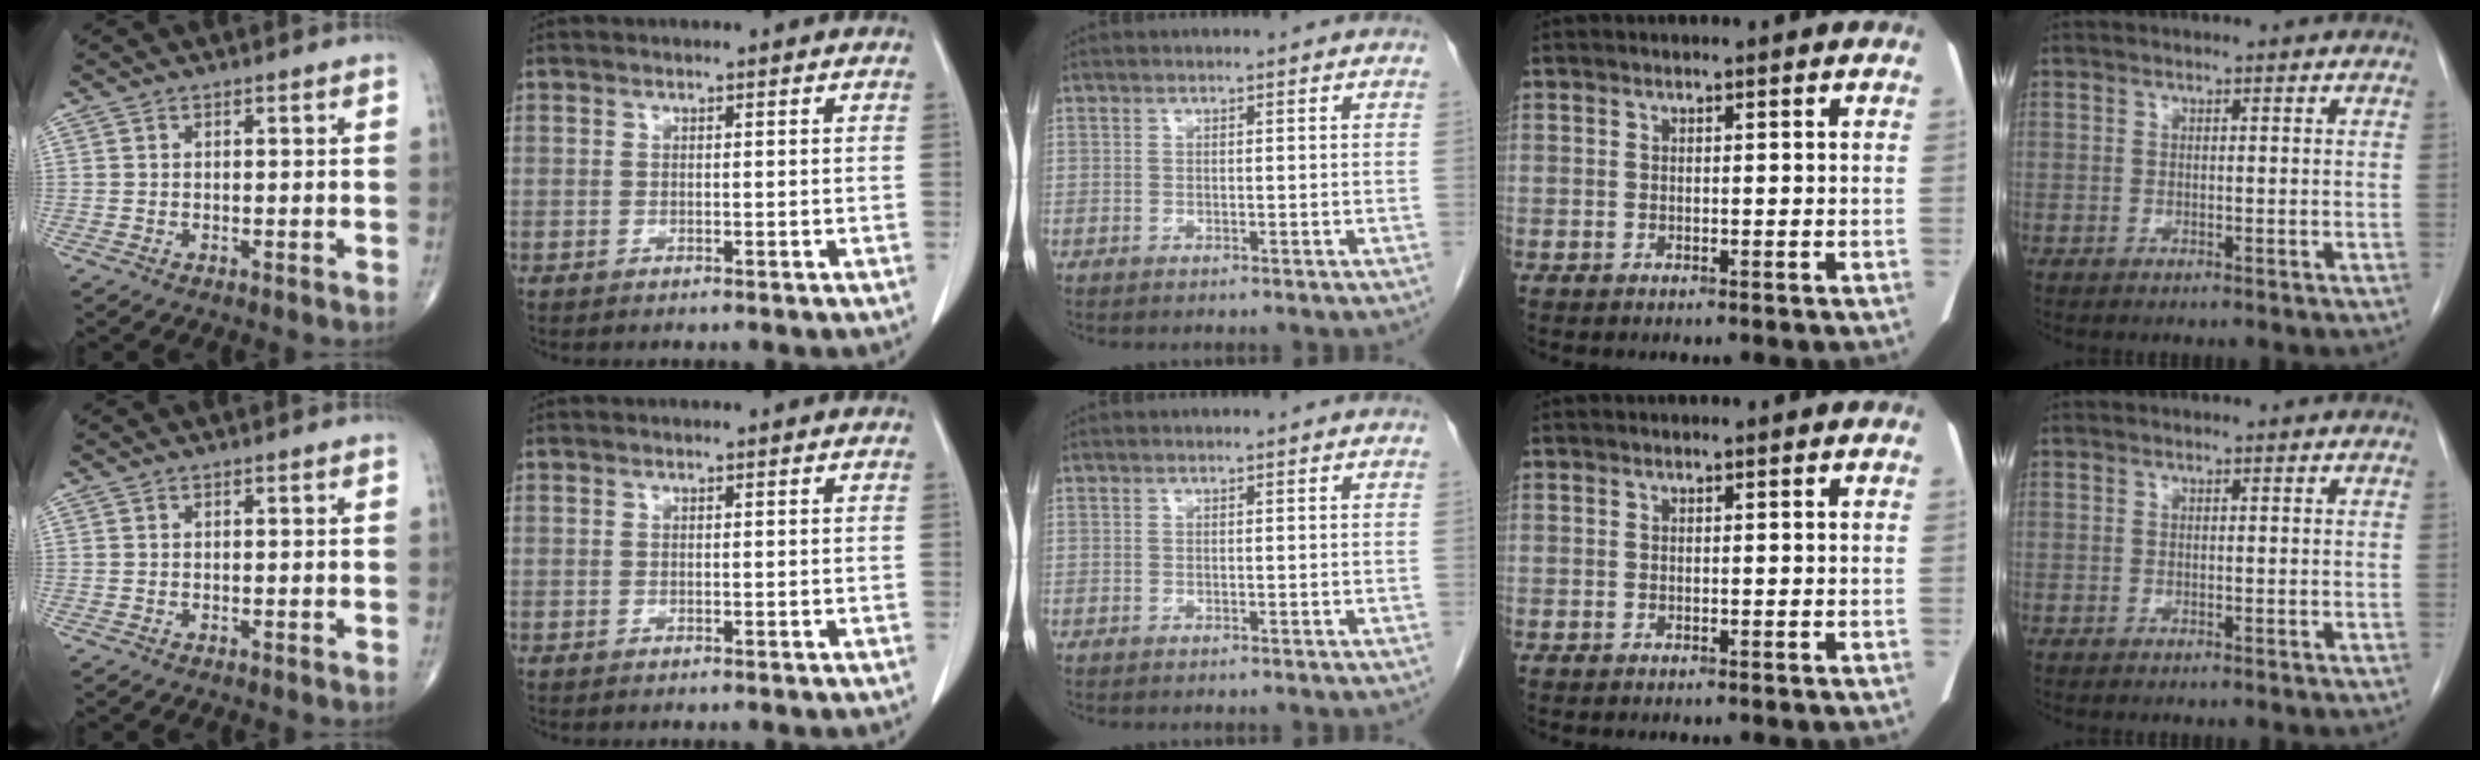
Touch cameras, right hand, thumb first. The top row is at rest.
{}